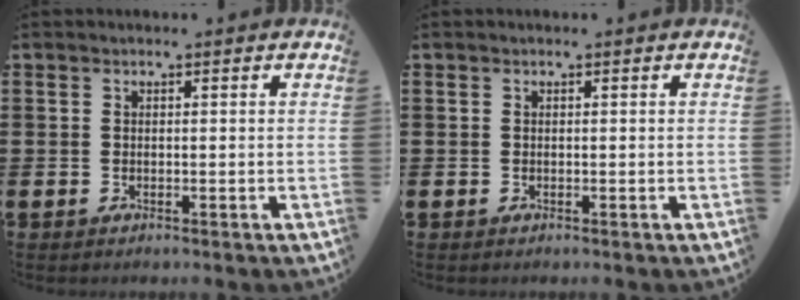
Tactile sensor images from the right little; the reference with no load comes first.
{"total": 0.0}